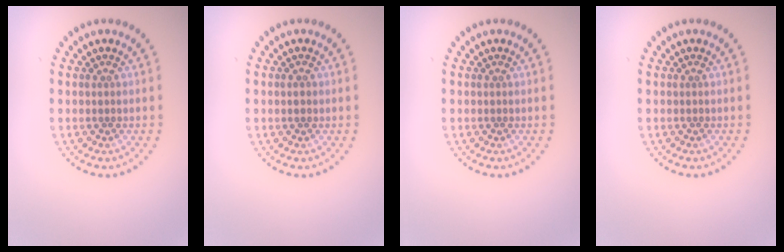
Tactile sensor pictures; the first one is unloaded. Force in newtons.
{"total": 1.0, "press": 1.0, "slide": 0.1}
{"total": 0.0}
{"total": 0.0}